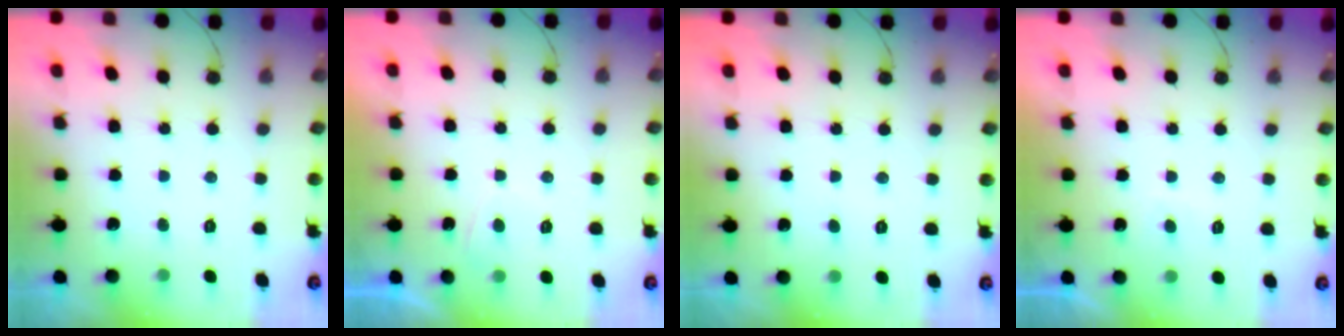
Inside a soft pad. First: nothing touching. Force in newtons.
{"total": 1.2, "press": 1.1, "slide": 0.5}
{"total": 2.1, "press": 2.1, "slide": 0.2}
{"total": 2.8, "press": 2.7, "slide": 0.8}